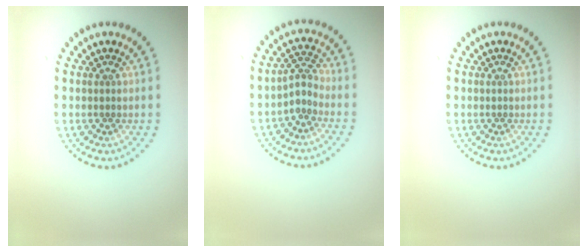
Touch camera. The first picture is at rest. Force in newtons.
{"total": 2.0, "press": 1.5, "slide": 1.3}
{"total": 0.0}